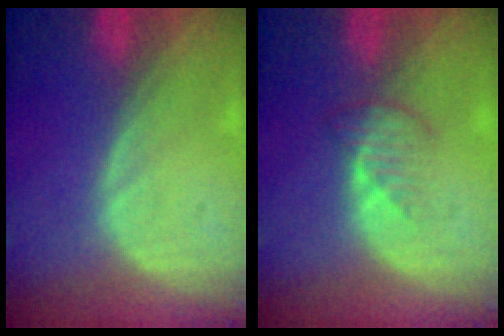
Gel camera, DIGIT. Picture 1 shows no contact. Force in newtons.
{"total": 2.5, "press": 2.5, "slide": 0.4}